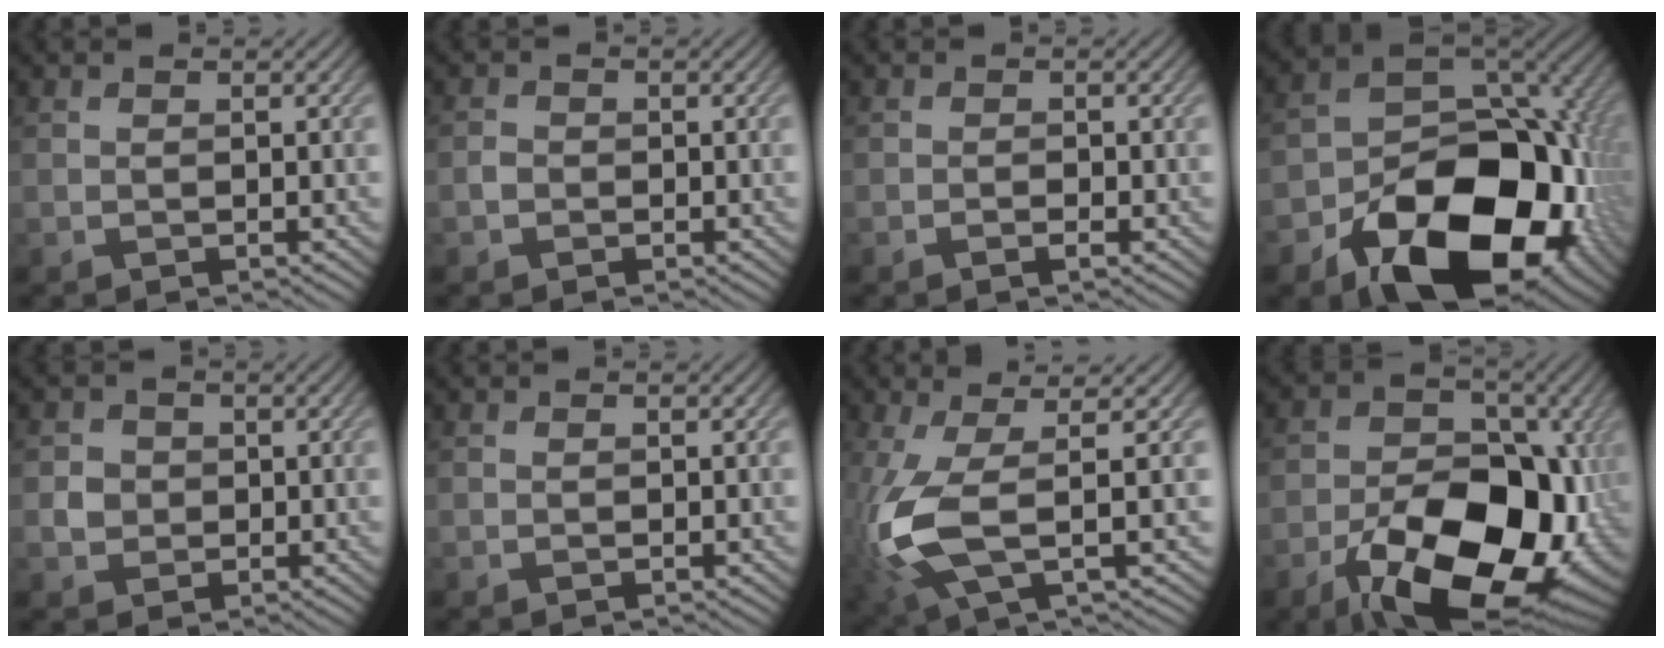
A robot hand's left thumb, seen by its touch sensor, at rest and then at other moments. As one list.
[{"total": 0.8, "force": [-0.4, 0.6, 0.2], "torque": [-0.002, 0.003, -0.012]}, {"total": 0.9, "force": [-0.5, 0.3, 0.7], "torque": [-0.012, -0.001, -0.010]}, {"total": 18.8, "force": [-7.6, 12.3, 11.9], "torque": [-0.173, -0.048, -0.116]}, {"total": 2.0, "force": [0.1, 1.9, 0.5], "torque": [-0.010, 0.003, 0.002]}, {"total": 0.0}, {"total": 8.4, "force": [-0.4, 2.2, 8.1], "torque": [-0.194, 0.006, -0.014]}, {"total": 17.8, "force": [-6.6, 10.8, 12.5], "torque": [-0.173, -0.024, -0.105]}]